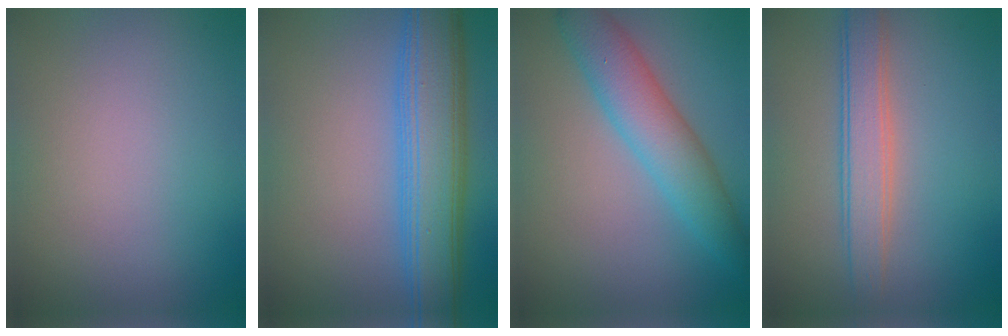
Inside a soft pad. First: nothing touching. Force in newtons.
{"total": 9.2, "press": 9.2, "slide": 0.3}
{"total": 5.2, "press": 5.2, "slide": 0.1}
{"total": 3.8, "press": 3.8, "slide": 0.2}